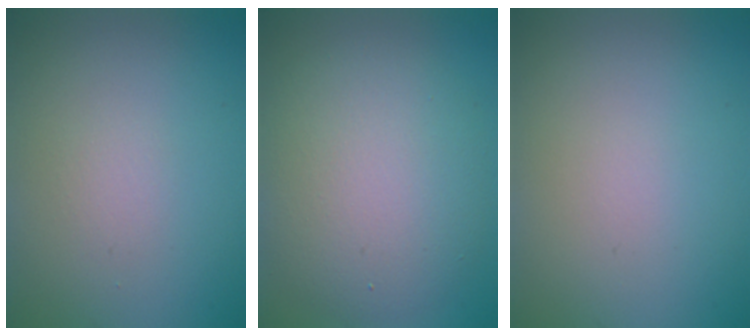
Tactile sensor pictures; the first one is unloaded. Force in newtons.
{"total": 7.5, "press": 7.5, "slide": 0.4}
{"total": 0.0}